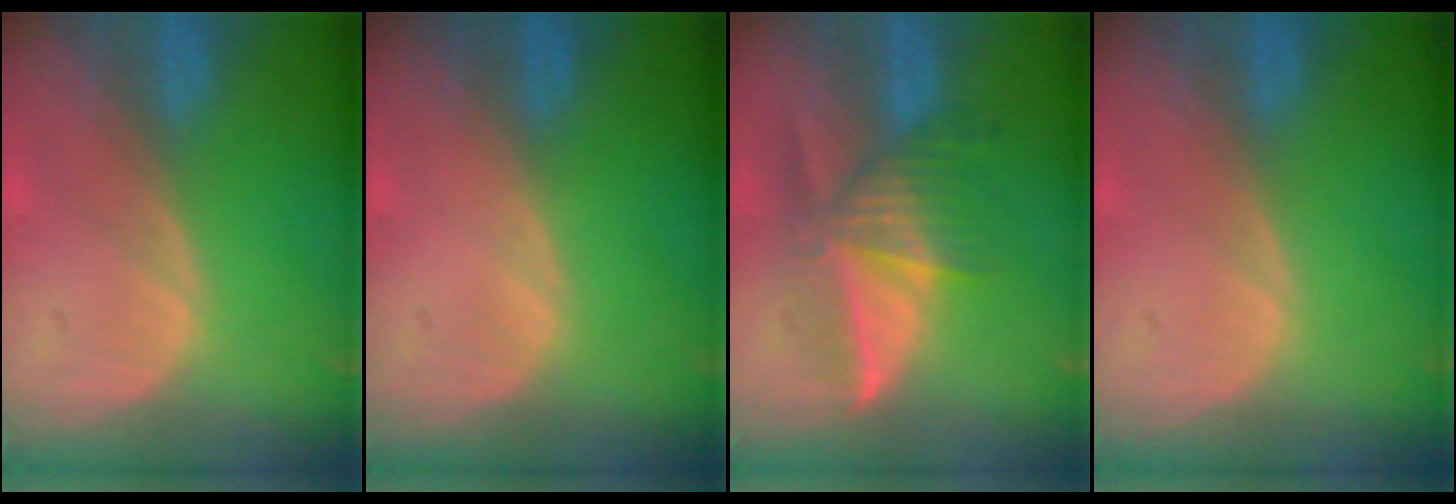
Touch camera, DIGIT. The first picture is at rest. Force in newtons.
{"total": 0.0}
{"total": 6.9, "press": 6.9, "slide": 0.2}
{"total": 0.0}